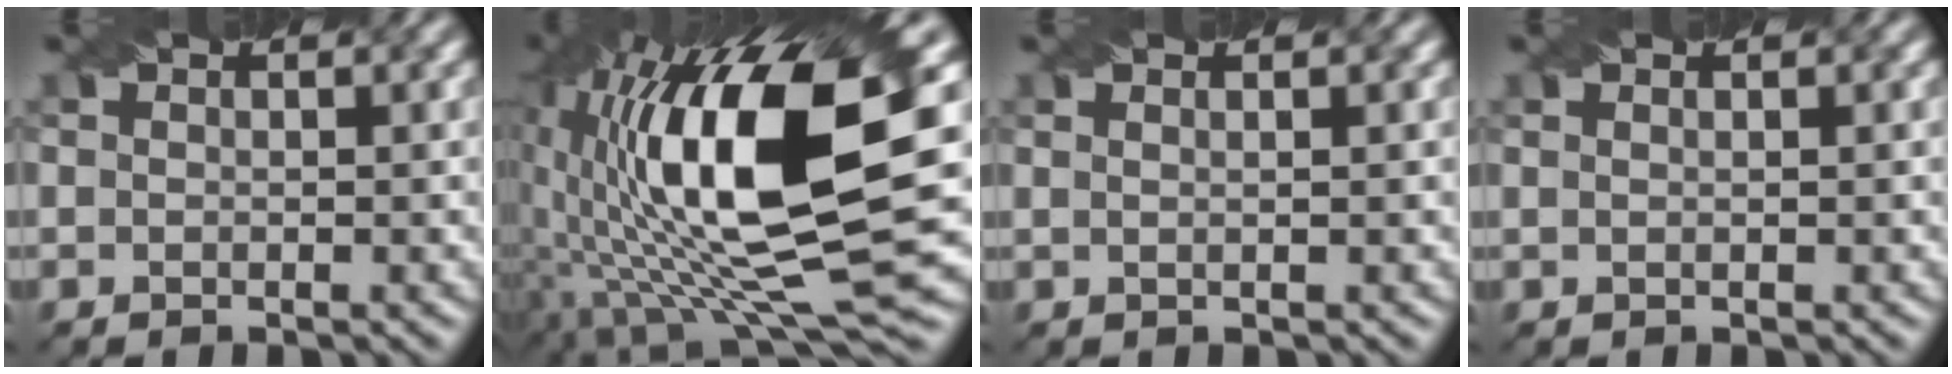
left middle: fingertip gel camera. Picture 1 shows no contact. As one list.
[{"total": 16.2, "force": [2.4, 5.3, 15.1], "torque": [-0.270, -0.002, 0.039]}, {"total": 2.1, "force": [1.1, 1.1, 1.5], "torque": [-0.004, 0.009, -0.010]}, {"total": 1.5, "force": [0.8, 0.8, 1.0], "torque": [-0.002, 0.000, -0.005]}]